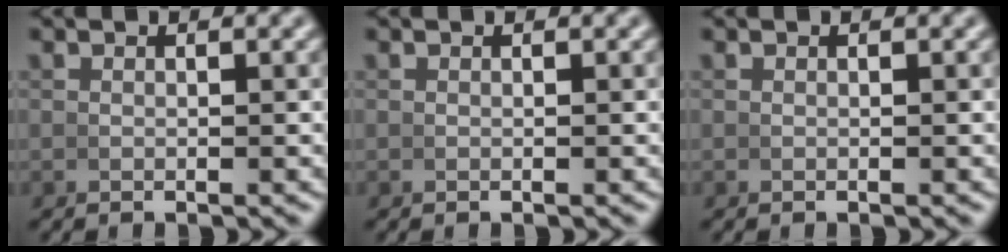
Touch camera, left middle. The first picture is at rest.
{"total": 0.0}
{"total": 0.0}